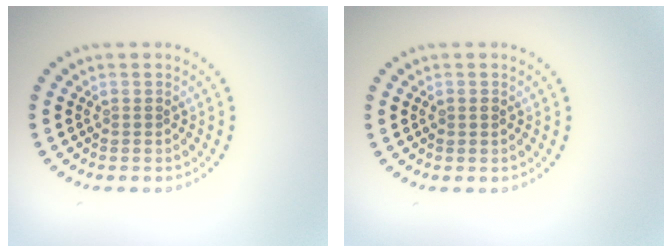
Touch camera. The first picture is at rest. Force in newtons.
{"total": 0.9, "press": 0.9, "slide": 0.1}